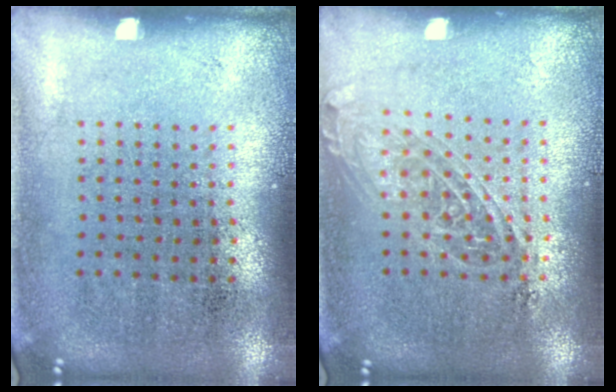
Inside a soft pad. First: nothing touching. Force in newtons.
{"total": 1.4, "press": 1.3, "slide": 0.7}